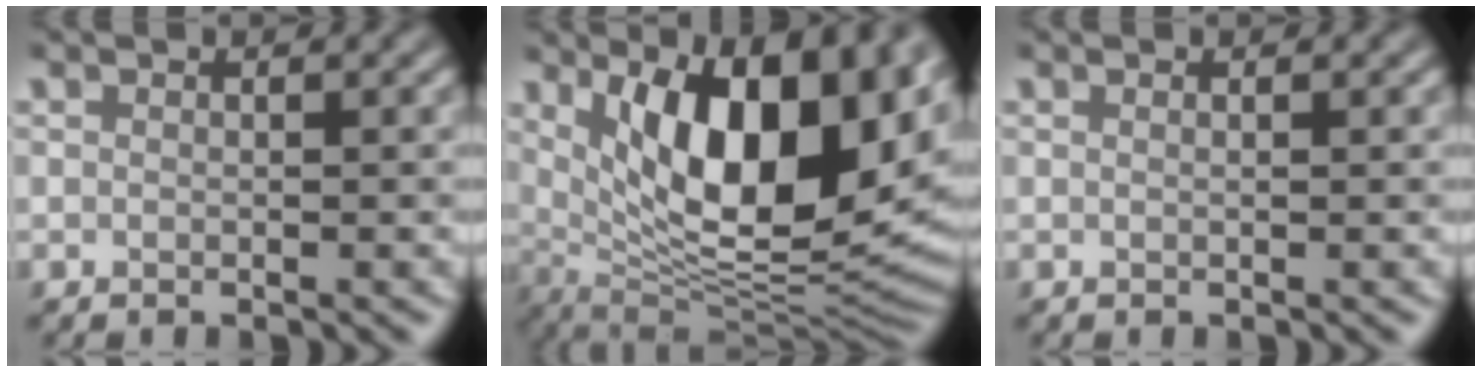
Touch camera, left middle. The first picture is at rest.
{"total": 14.5, "force": [4.3, 6.2, 12.4], "torque": [-0.164, -0.010, 0.069]}
{"total": 0.7, "force": [0.3, 0.2, 0.5], "torque": [-0.005, 0.001, -0.002]}